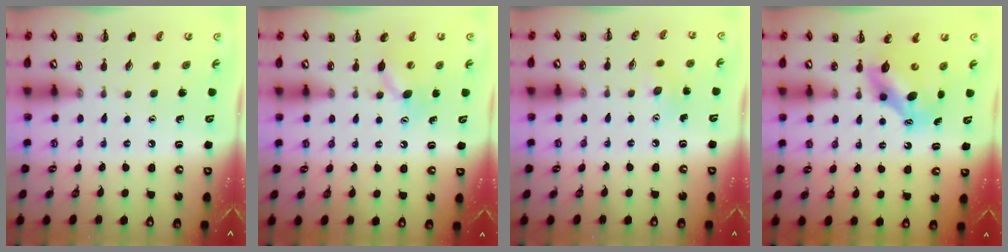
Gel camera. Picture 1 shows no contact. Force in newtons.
{"total": 7.8, "press": 7.7, "slide": 1.5}
{"total": 5.0, "press": 4.8, "slide": 1.2}
{"total": 6.5, "press": 6.4, "slide": 1.3}